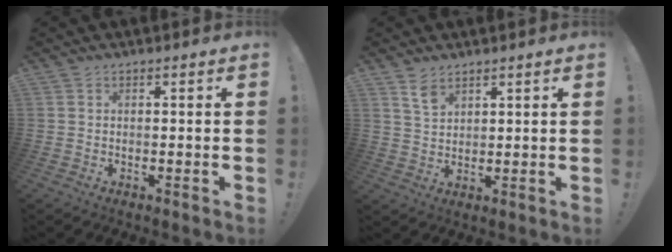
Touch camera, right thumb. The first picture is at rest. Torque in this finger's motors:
{"motor_torque": [0.01, 0.09, 0.09, -0.09, -0.02]}